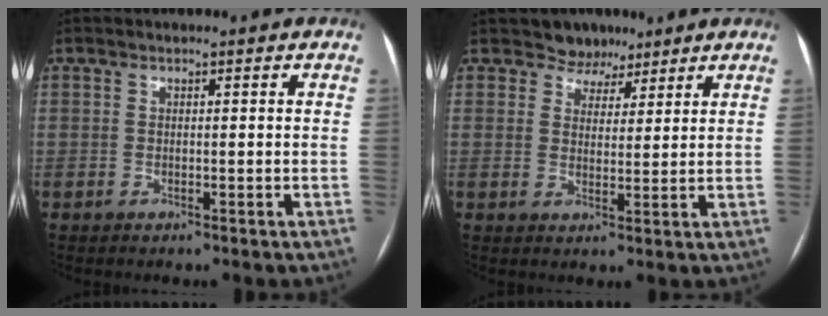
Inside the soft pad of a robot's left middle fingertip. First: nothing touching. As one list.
[{"total": 4.3, "force": [3.3, 2.6, -0.1], "torque": [0.010, 0.001, 0.049]}]